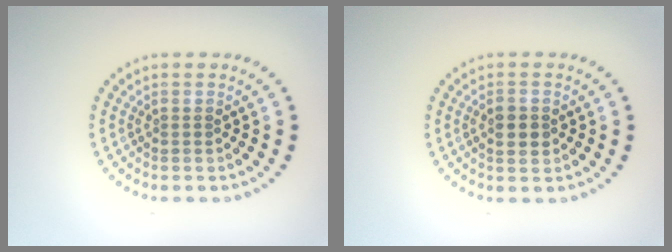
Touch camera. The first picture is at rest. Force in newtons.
{"total": 1.9, "press": 1.9, "slide": 0.1}